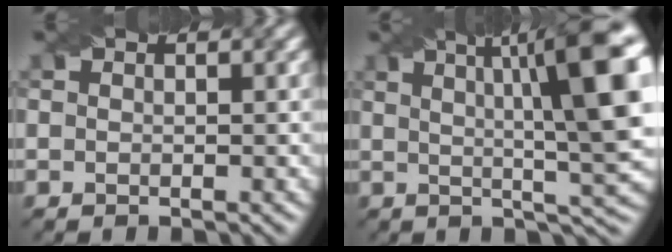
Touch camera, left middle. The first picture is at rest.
{"total": 13.3, "force": [3.8, 2.9, 12.4], "torque": [-0.138, 0.006, 0.057]}